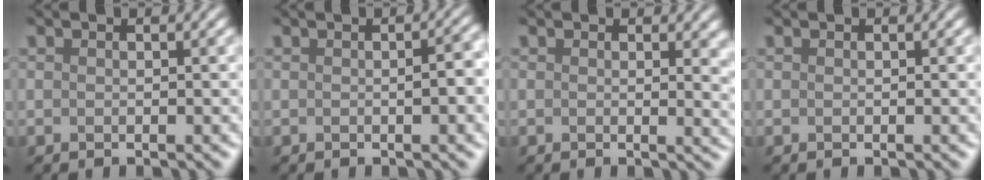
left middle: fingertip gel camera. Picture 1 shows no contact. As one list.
[{"total": 1.9, "force": [-0.1, 0.5, 1.9], "torque": [-0.022, 0.005, -0.004]}, {"total": 2.7, "force": [0.5, 1.2, 2.3], "torque": [-0.025, -0.001, 0.004]}, {"total": 0.0}]